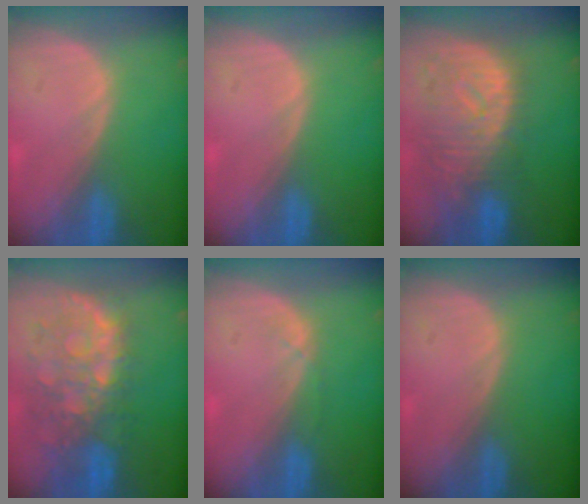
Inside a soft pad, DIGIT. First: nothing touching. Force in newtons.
{"total": 0.0}
{"total": 10.9, "press": 9.7, "slide": 4.9}
{"total": 10.9, "press": 9.5, "slide": 5.2}
{"total": 1.1, "press": 1.1, "slide": 0.2}
{"total": 0.0}